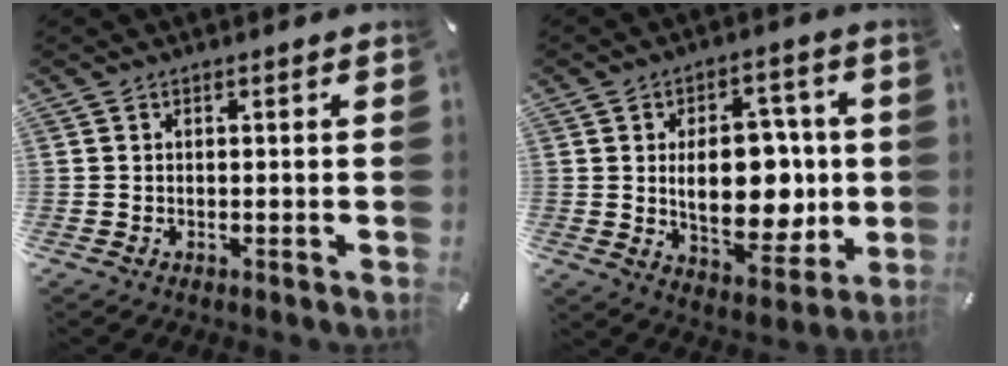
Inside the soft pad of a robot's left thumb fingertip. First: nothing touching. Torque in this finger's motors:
{"motor_torque": [1.02, 1.68, 0.98, -0.14, 0.43]}